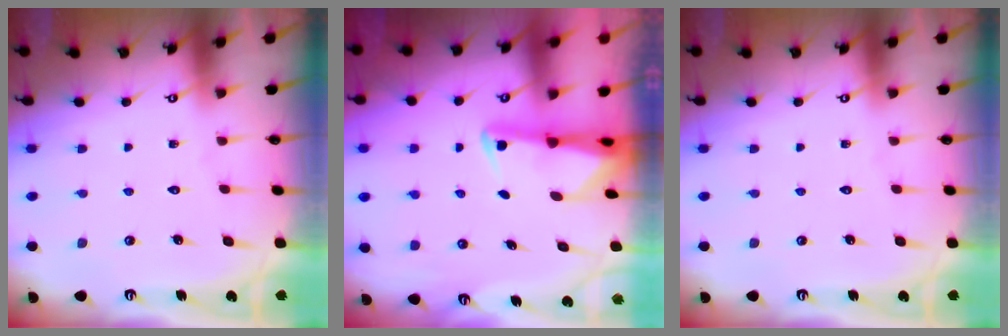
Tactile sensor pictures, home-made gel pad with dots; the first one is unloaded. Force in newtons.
{"total": 2.2, "press": 2.1, "slide": 0.5}
{"total": 0.0}